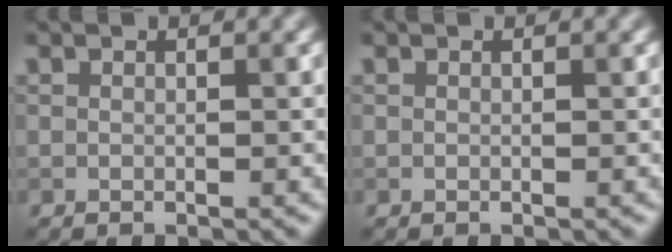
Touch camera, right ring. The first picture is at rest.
{"total": 0.0}